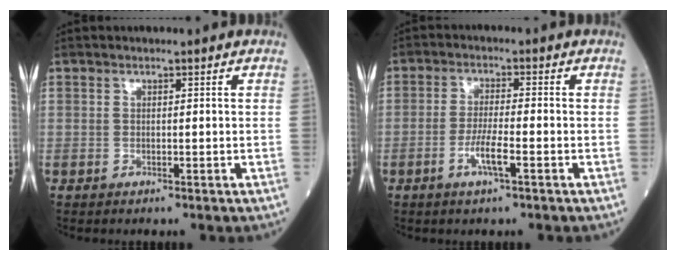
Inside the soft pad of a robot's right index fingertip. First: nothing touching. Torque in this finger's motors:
{"motor_torque": [-0.02, -0.08, 0.06, 0.08]}